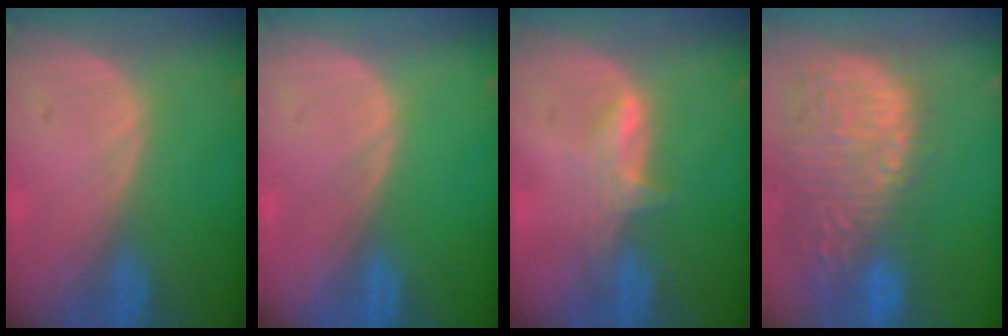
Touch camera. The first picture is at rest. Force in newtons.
{"total": 0.0}
{"total": 2.9, "press": 2.9, "slide": 0.4}
{"total": 15.4, "press": 12.6, "slide": 8.8}